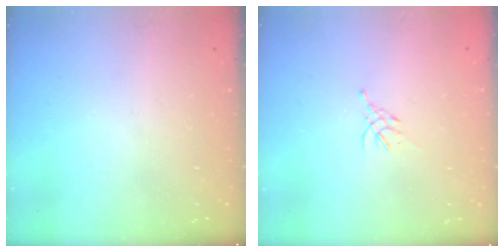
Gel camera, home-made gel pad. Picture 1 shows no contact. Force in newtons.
{"total": 1.9, "press": 1.8, "slide": 0.5}